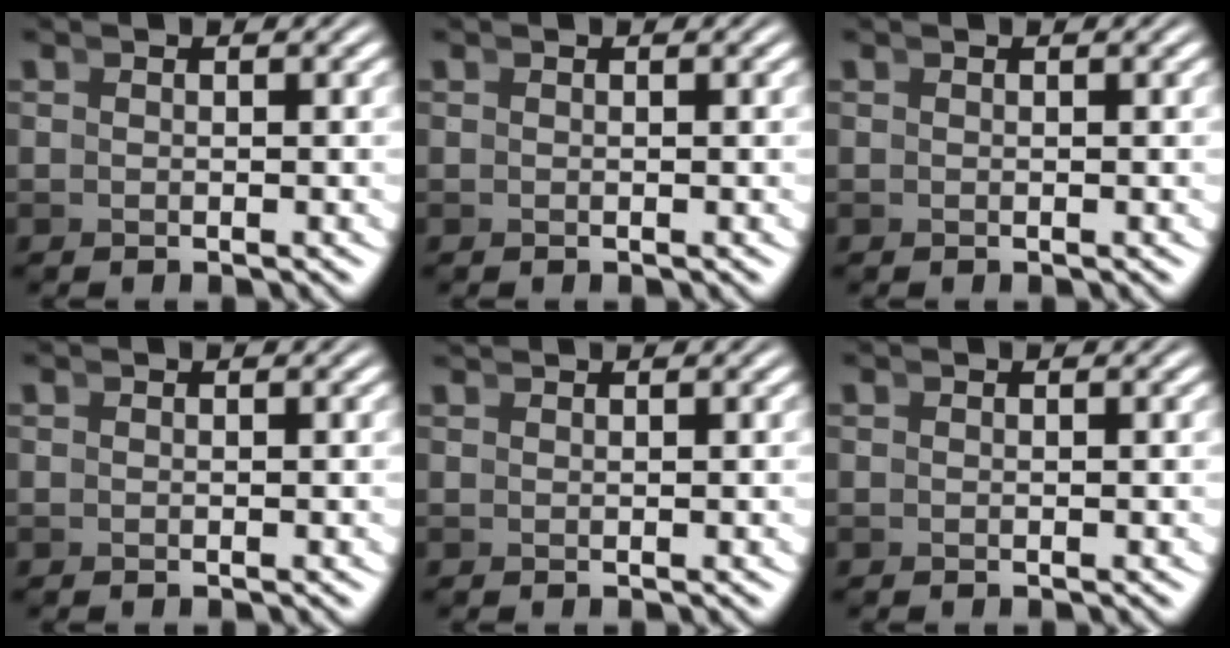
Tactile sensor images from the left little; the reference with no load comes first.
{"total": 0.0}
{"total": 0.0}
{"total": 0.0}
{"total": 1.0, "force": [0.7, -0.7, -0.2], "torque": [0.013, 0.005, 0.014]}
{"total": 0.0}